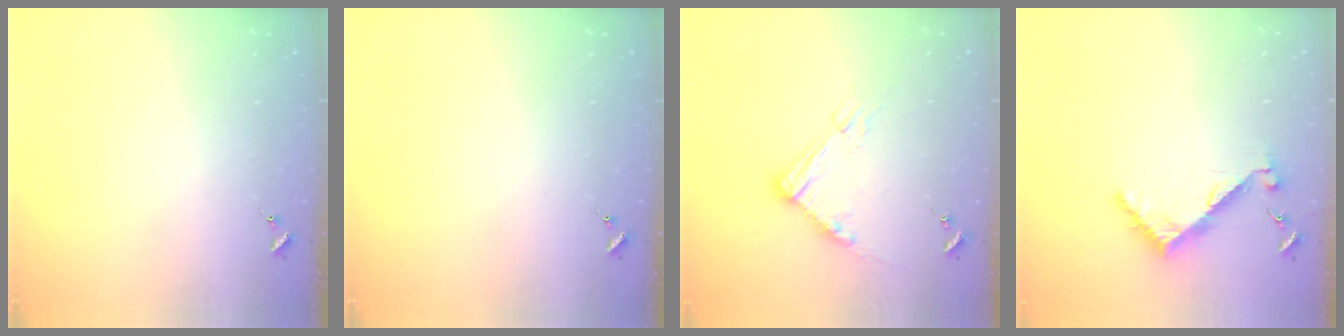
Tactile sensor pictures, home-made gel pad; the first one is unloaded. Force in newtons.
{"total": 0.0}
{"total": 10.5, "press": 10.4, "slide": 1.2}
{"total": 6.7, "press": 6.6, "slide": 0.6}